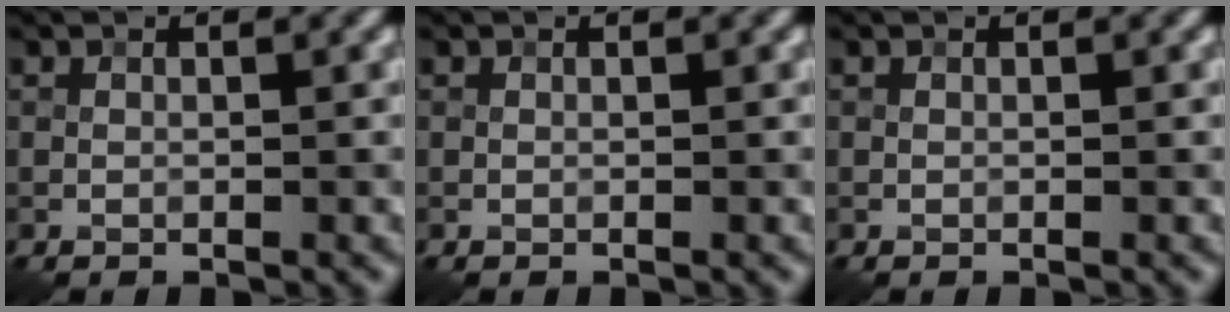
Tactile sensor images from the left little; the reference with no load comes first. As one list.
[{"total": 0.0}, {"total": 0.0}]